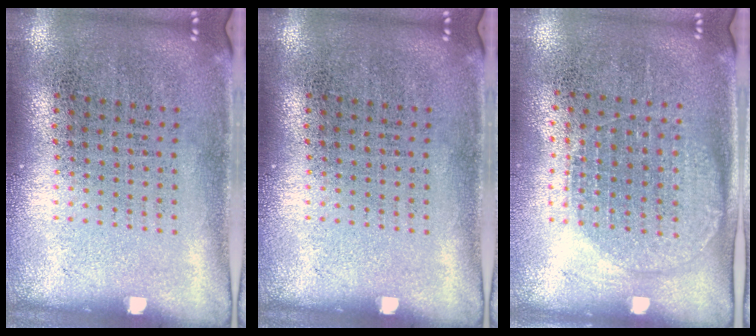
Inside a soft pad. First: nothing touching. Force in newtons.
{"total": 0.0}
{"total": 1.4, "press": 1.2, "slide": 0.6}